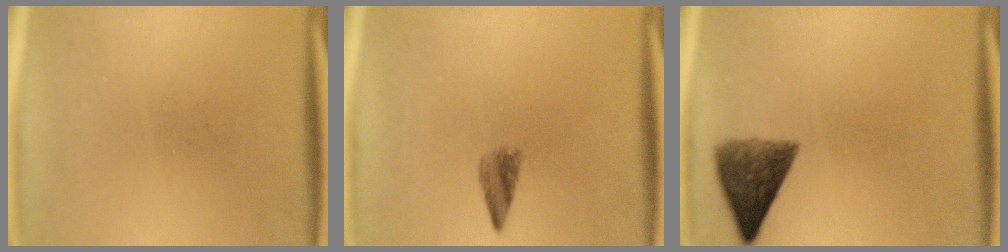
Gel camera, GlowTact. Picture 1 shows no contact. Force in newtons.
{"total": 2.6}
{"total": 7.1}